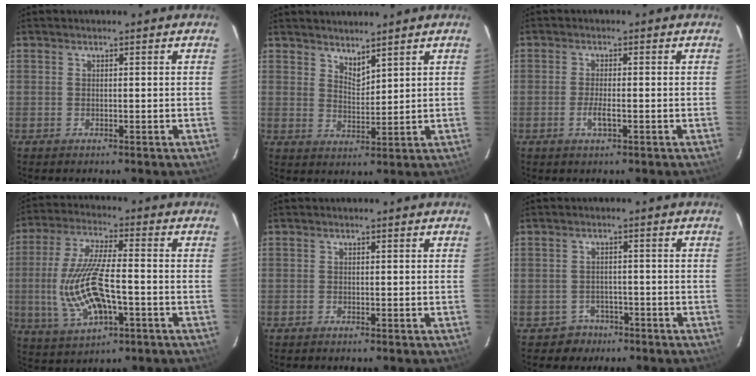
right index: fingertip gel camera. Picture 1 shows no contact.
{"total": 3.6, "force": [3.2, 1.0, 1.3], "torque": [-0.019, -0.004, 0.056]}
{"total": 2.6, "force": [-1.1, 0.5, 2.3], "torque": [-0.050, -0.004, -0.021]}
{"total": 14.6, "force": [-3.4, 5.1, 13.2], "torque": [-0.275, -0.008, -0.052]}
{"total": 0.0}
{"total": 4.1, "force": [-2.4, 3.4, -0.5], "torque": [0.001, 0.024, -0.031]}